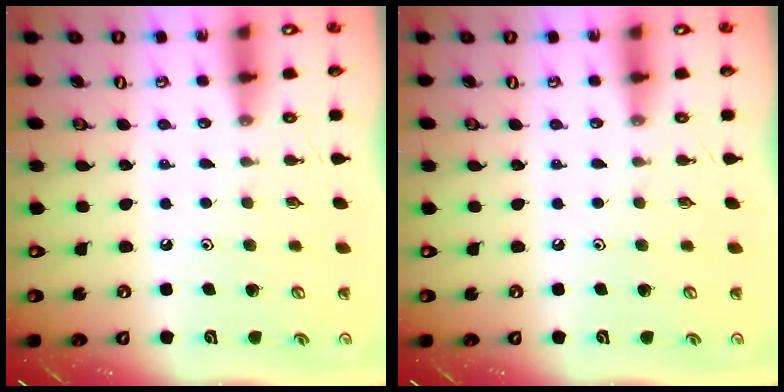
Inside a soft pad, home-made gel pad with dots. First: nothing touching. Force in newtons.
{"total": 0.0}